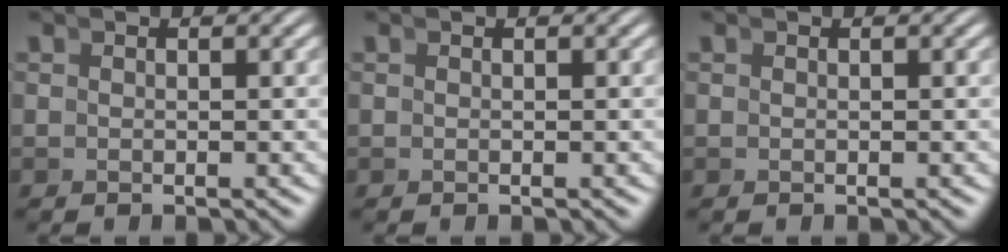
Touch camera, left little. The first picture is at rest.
{"total": 0.0}
{"total": 0.0}